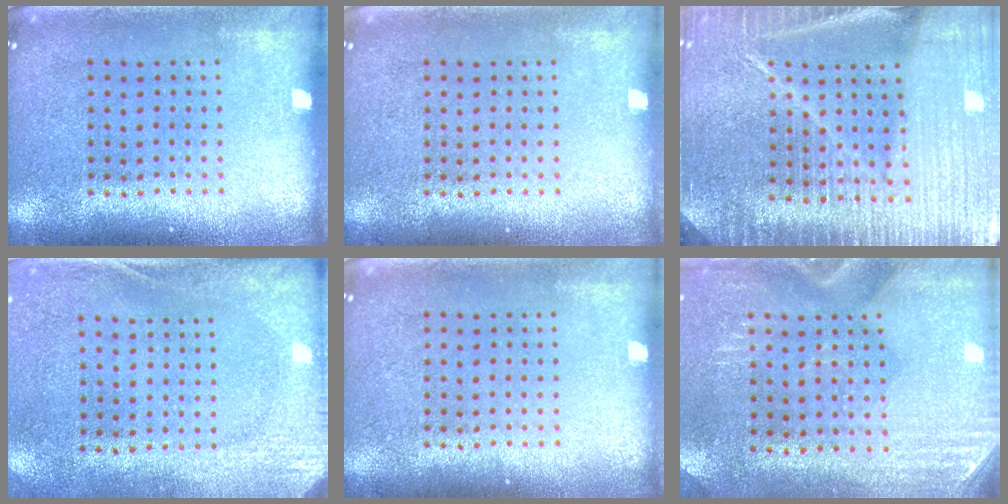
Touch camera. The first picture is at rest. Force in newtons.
{"total": 0.0}
{"total": 5.1, "press": 4.6, "slide": 2.3}
{"total": 2.8, "press": 2.2, "slide": 1.7}
{"total": 0.0}
{"total": 3.0, "press": 2.6, "slide": 1.4}